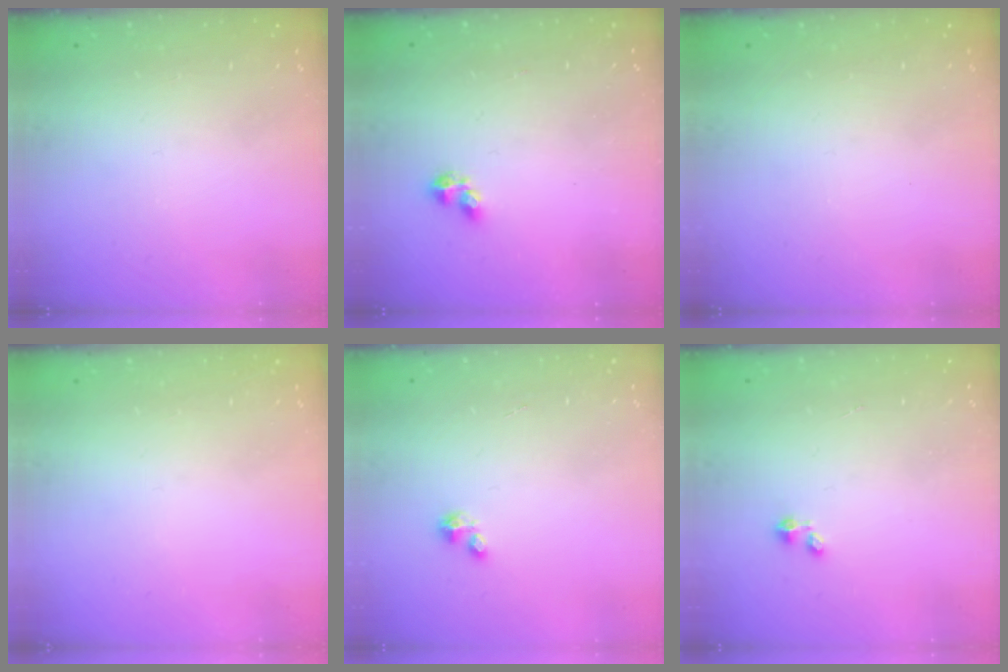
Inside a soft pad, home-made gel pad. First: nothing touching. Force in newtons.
{"total": 2.3, "press": 2.2, "slide": 0.6}
{"total": 0.0}
{"total": 0.0}
{"total": 0.9, "press": 0.9, "slide": 0.3}
{"total": 0.0}